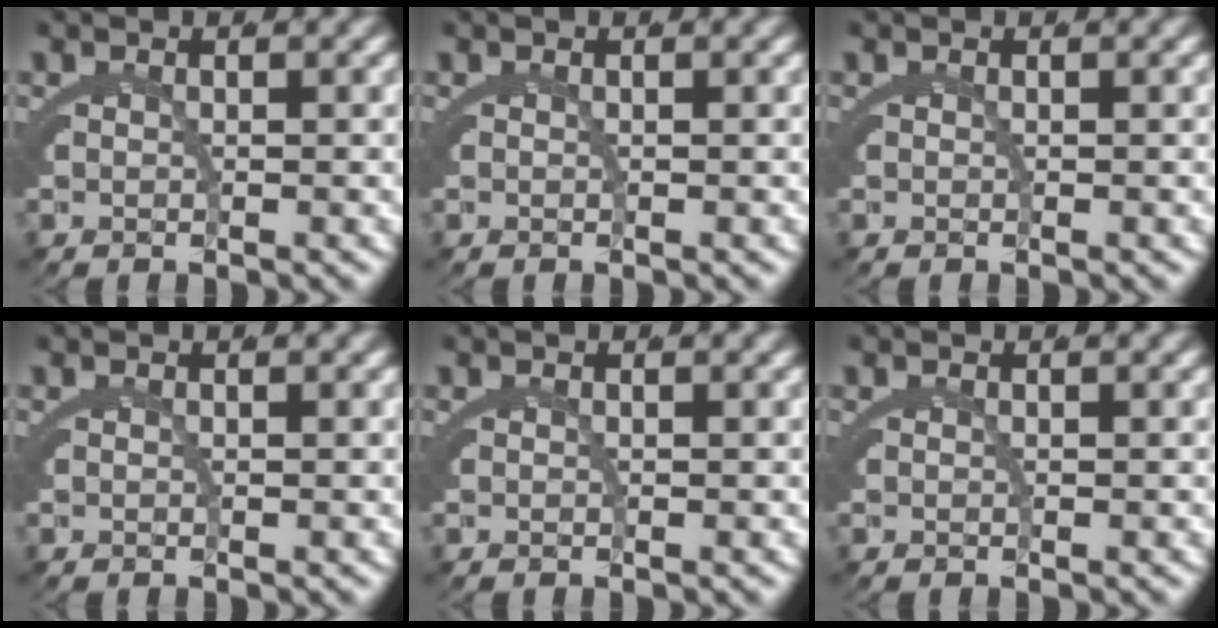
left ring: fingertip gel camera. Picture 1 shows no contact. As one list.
[{"total": 0.0}, {"total": 0.0}, {"total": 0.0}, {"total": 0.0}, {"total": 0.0}]